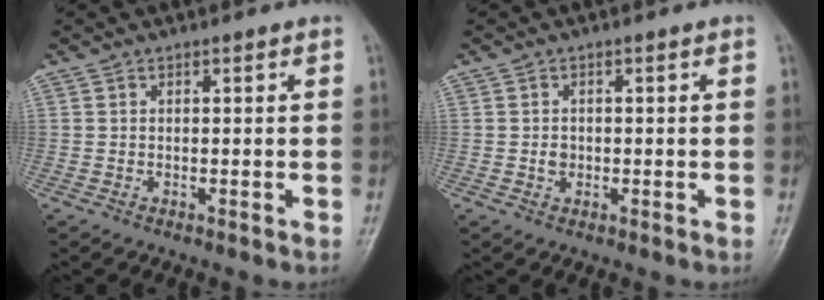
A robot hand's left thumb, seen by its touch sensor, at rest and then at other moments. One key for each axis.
{"total": 1.5, "fx": -0.1, "fy": 1.3, "fz": 0.7, "tx": -0.007, "ty": 0.003, "tz": -0.001}